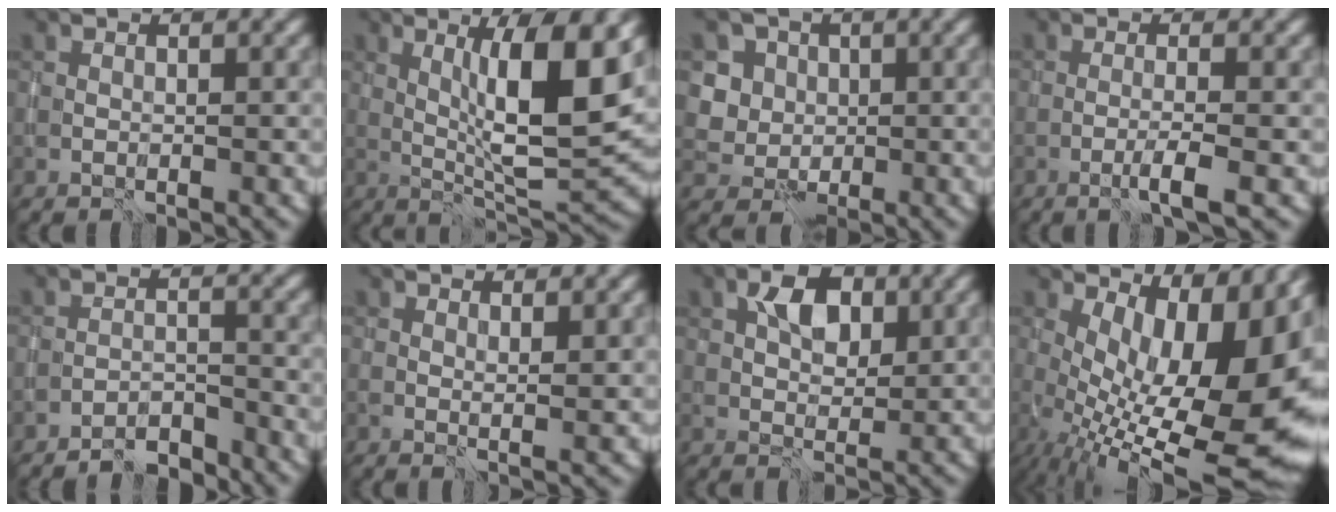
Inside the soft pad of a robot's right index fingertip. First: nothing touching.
{"total": 9.6, "force": [2.0, 2.0, 9.2], "torque": [-0.137, -0.006, 0.042]}
{"total": 5.3, "force": [1.9, 4.7, 1.4], "torque": [-0.028, 0.005, 0.027]}
{"total": 2.5, "force": [-0.9, 0.3, 2.3], "torque": [-0.035, 0.000, -0.021]}
{"total": 2.8, "force": [-2.8, 0.2, 0.2], "torque": [0.003, 0.008, -0.053]}
{"total": 1.6, "force": [1.1, 0.3, 1.2], "torque": [-0.016, -0.005, 0.021]}
{"total": 3.9, "force": [1.4, 2.4, 2.7], "torque": [-0.043, 0.004, 0.022]}
{"total": 15.3, "force": [0.2, 6.2, 14.0], "torque": [-0.182, -0.001, 0.022]}